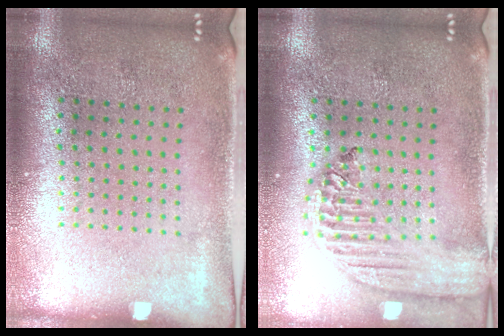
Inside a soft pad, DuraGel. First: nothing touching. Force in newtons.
{"total": 2.2, "press": 1.9, "slide": 1.1}